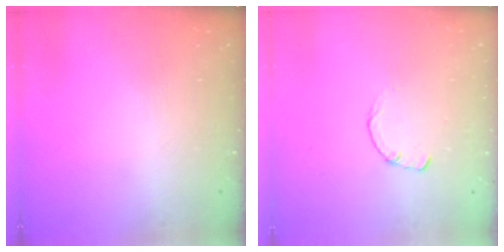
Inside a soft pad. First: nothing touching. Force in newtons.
{"total": 1.7, "press": 1.7, "slide": 0.2}